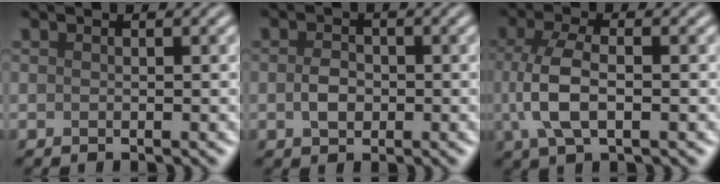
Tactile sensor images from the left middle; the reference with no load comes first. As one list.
[{"total": 1.9, "force": [-0.3, 1.4, 1.3], "torque": [-0.025, 0.002, -0.009]}, {"total": 5.0, "force": [-0.6, 2.4, 4.4], "torque": [-0.103, 0.006, -0.013]}]